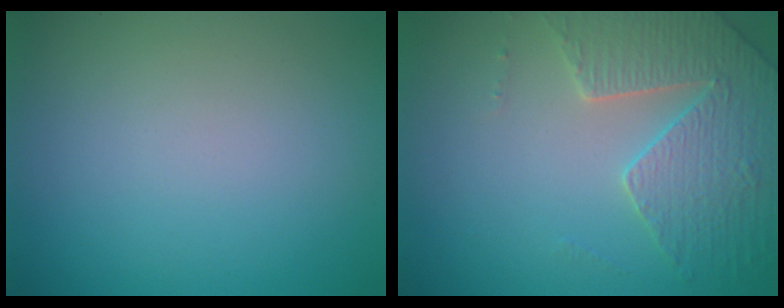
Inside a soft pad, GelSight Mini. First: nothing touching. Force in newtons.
{"total": 4.3, "press": 4.1, "slide": 1.1}